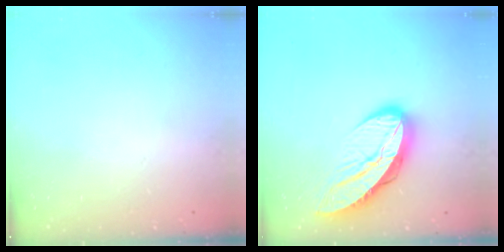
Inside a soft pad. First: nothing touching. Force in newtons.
{"total": 12.9, "press": 12.8, "slide": 1.3}